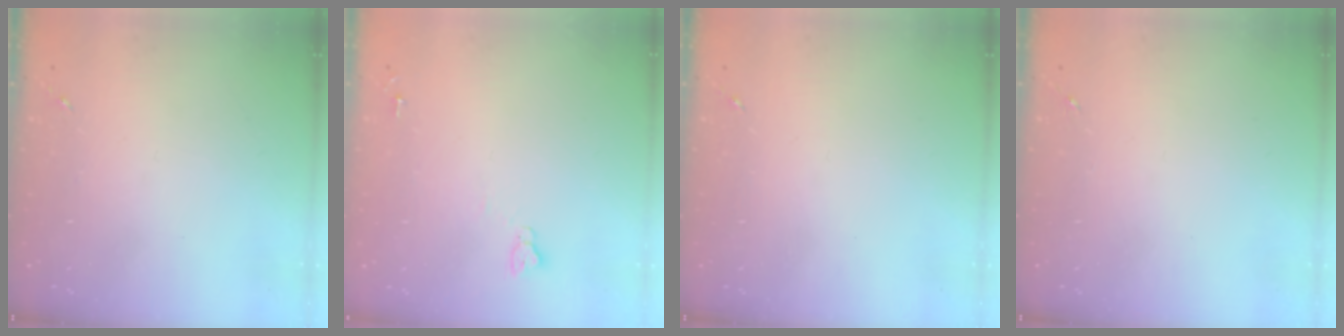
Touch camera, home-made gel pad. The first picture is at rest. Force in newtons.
{"total": 3.8, "press": 3.8, "slide": 0.3}
{"total": 0.0}
{"total": 0.0}